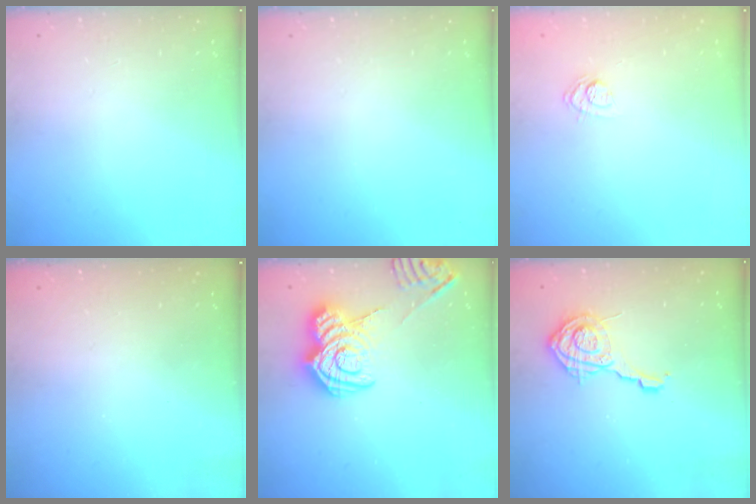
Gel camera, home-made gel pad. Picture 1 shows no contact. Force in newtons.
{"total": 0.0}
{"total": 6.2, "press": 6.0, "slide": 1.6}
{"total": 2.3, "press": 2.2, "slide": 0.8}
{"total": 12.8, "press": 12.8, "slide": 0.7}
{"total": 10.3, "press": 10.3, "slide": 0.4}